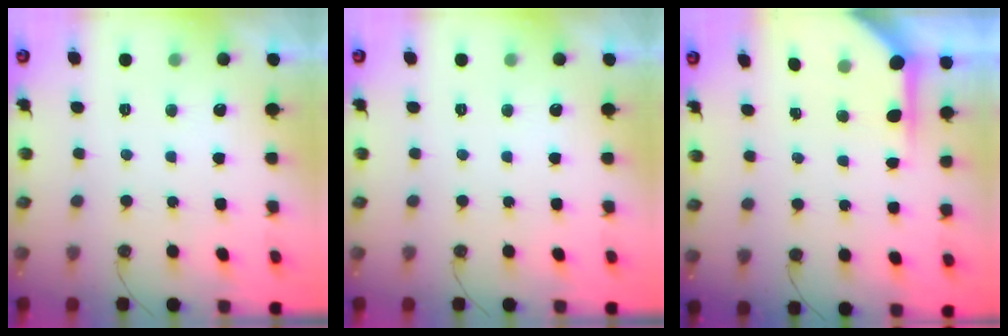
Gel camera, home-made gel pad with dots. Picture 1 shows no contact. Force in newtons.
{"total": 0.0}
{"total": 6.2, "press": 6.2, "slide": 0.4}